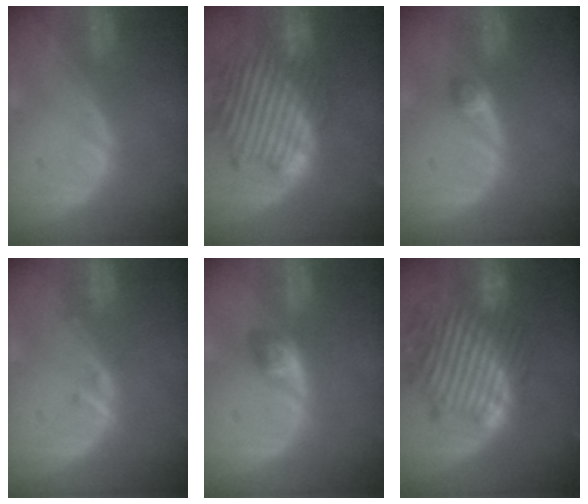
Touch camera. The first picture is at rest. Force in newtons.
{"total": 14.0, "press": 11.8, "slide": 7.4}
{"total": 2.0, "press": 1.7, "slide": 1.1}
{"total": 1.1, "press": 1.1, "slide": 0.1}
{"total": 2.8, "press": 2.6, "slide": 1.0}
{"total": 13.5, "press": 11.8, "slide": 6.5}